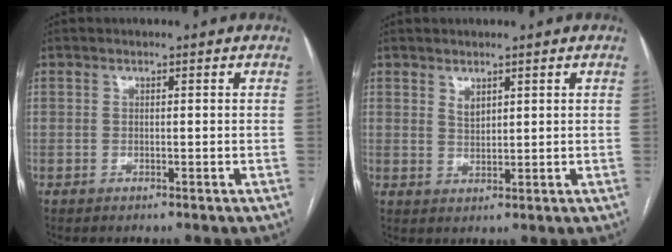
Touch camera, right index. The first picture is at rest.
{"total": 1.9, "force": [1.3, 0.9, 1.1], "torque": [-0.020, -0.004, 0.031]}